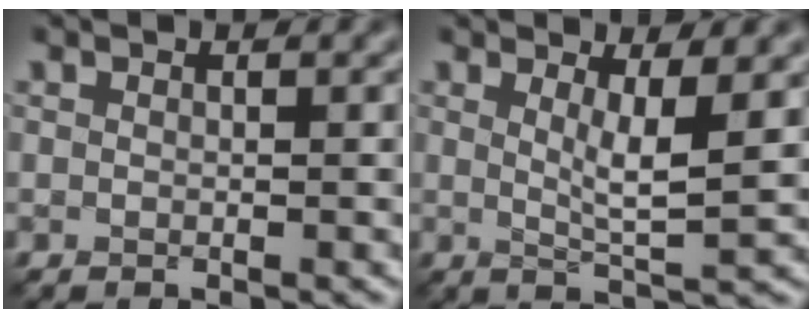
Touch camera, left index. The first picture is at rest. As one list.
[{"total": 3.7, "force": [1.1, 0.8, 3.4], "torque": [-0.056, -0.012, 0.019]}]